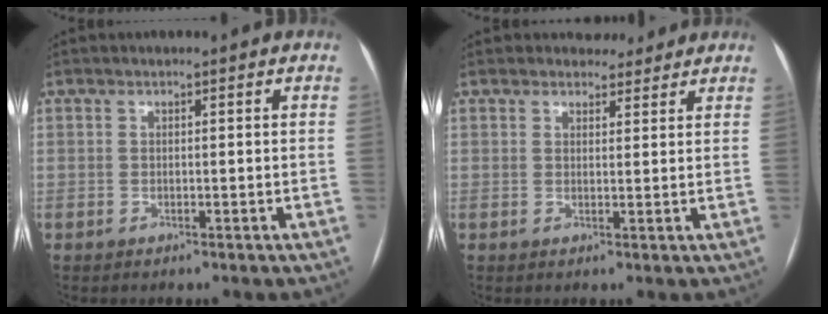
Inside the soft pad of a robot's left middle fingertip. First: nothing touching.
{"total": 3.2, "force": [2.8, 1.5, -0.2], "torque": [0.006, 0.000, 0.032]}